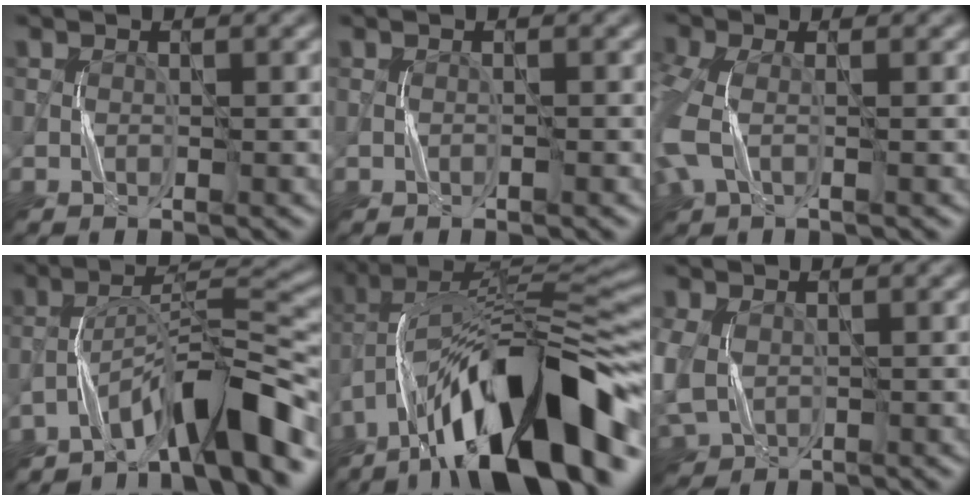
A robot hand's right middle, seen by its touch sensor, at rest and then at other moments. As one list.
[{"total": 0.0}, {"total": 4.0, "force": [-0.6, 2.2, 3.3], "torque": [-0.099, -0.001, -0.023]}, {"total": 8.0, "force": [-5.4, 1.3, 5.7], "torque": [-0.090, 0.022, -0.092]}, {"total": 16.1, "force": [-7.6, 5.3, 13.2], "torque": [-0.217, 0.035, -0.136]}, {"total": 4.7, "force": [-0.1, 3.5, 3.1], "torque": [-0.088, -0.007, -0.002]}]